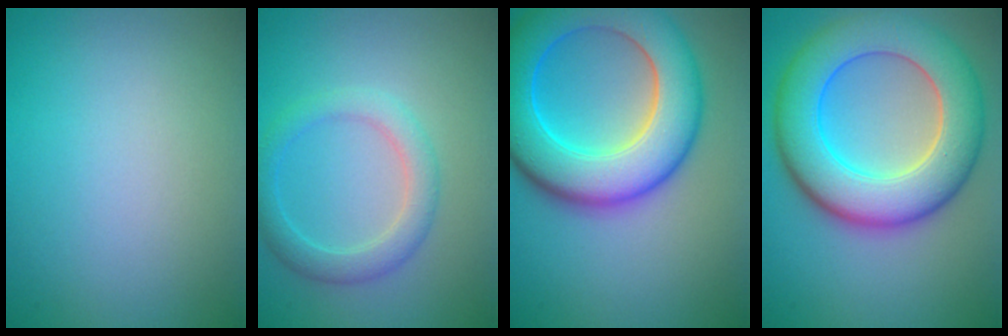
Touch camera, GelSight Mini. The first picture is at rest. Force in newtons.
{"total": 3.0, "press": 3.0, "slide": 0.0}
{"total": 10.8, "press": 10.8, "slide": 0.2}
{"total": 10.1, "press": 10.1, "slide": 0.3}